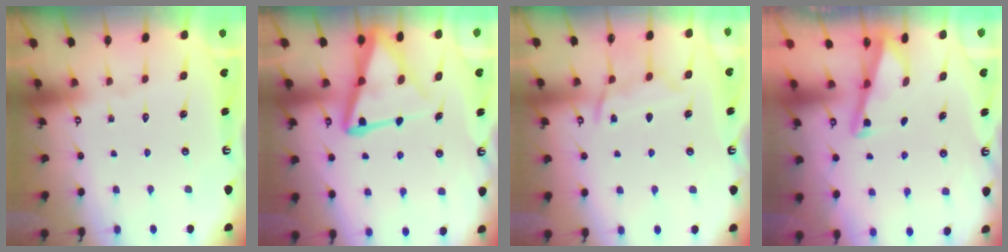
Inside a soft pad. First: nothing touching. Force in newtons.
{"total": 13.3, "press": 13.3, "slide": 1.3}
{"total": 10.2, "press": 10.1, "slide": 1.1}
{"total": 2.9, "press": 2.9, "slide": 0.3}